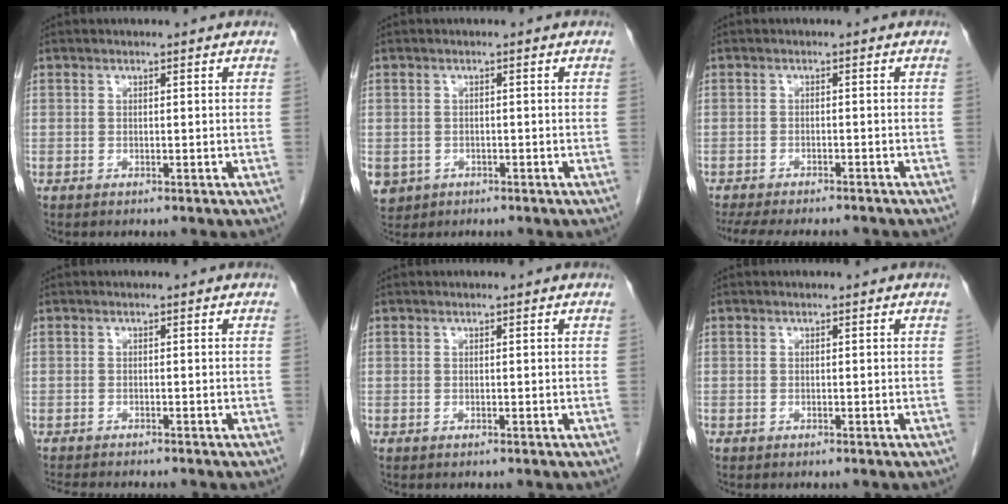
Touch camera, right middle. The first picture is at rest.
{"total": 5.2, "force": [-2.1, 4.5, 1.5], "torque": [-0.037, 0.000, -0.029]}
{"total": 12.7, "force": [-11.1, 2.9, 5.3], "torque": [-0.096, -0.013, -0.147]}
{"total": 5.9, "force": [-5.3, 0.6, 2.4], "torque": [-0.032, -0.012, -0.081]}
{"total": 0.0}
{"total": 0.0}